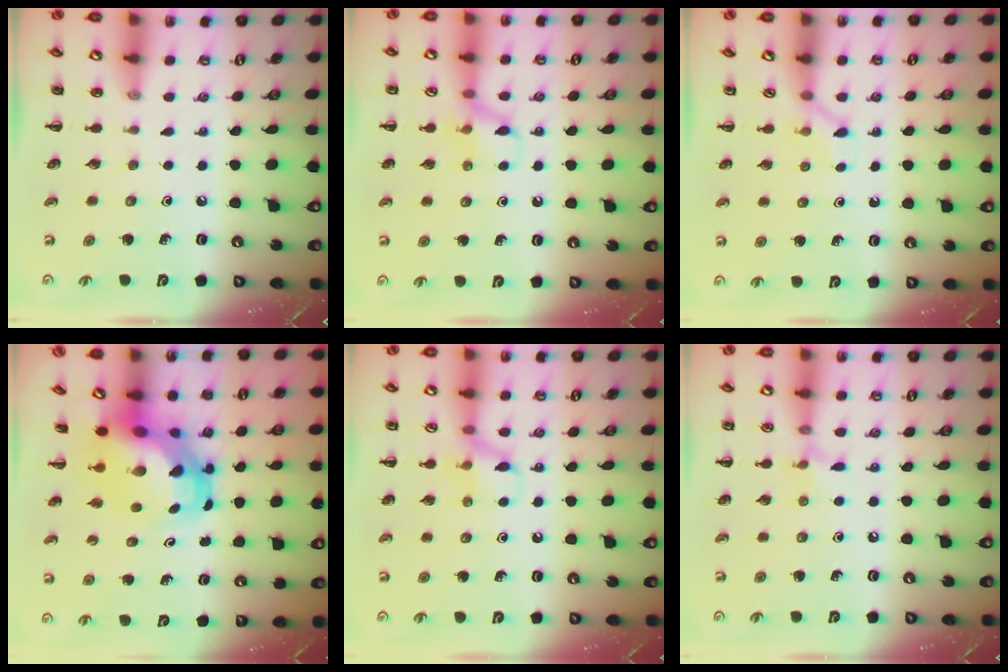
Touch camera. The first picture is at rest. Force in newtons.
{"total": 8.2, "press": 8.1, "slide": 1.7}
{"total": 2.6, "press": 2.5, "slide": 0.9}
{"total": 6.2, "press": 6.0, "slide": 1.7}
{"total": 8.2, "press": 8.1, "slide": 1.7}
{"total": 5.6, "press": 5.4, "slide": 1.5}